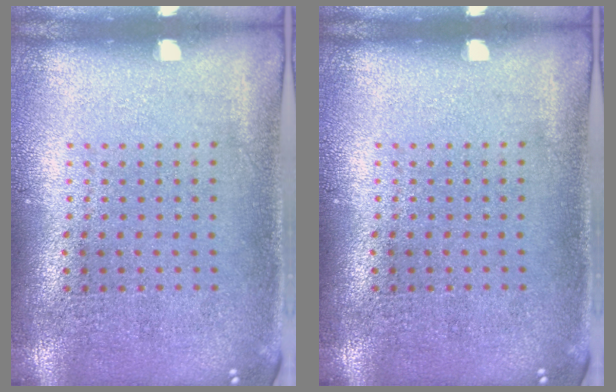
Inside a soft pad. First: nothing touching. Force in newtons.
{"total": 0.0}